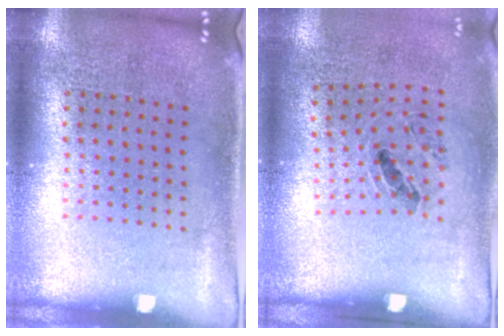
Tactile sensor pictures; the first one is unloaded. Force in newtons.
{"total": 1.1, "press": 0.7, "slide": 0.9}